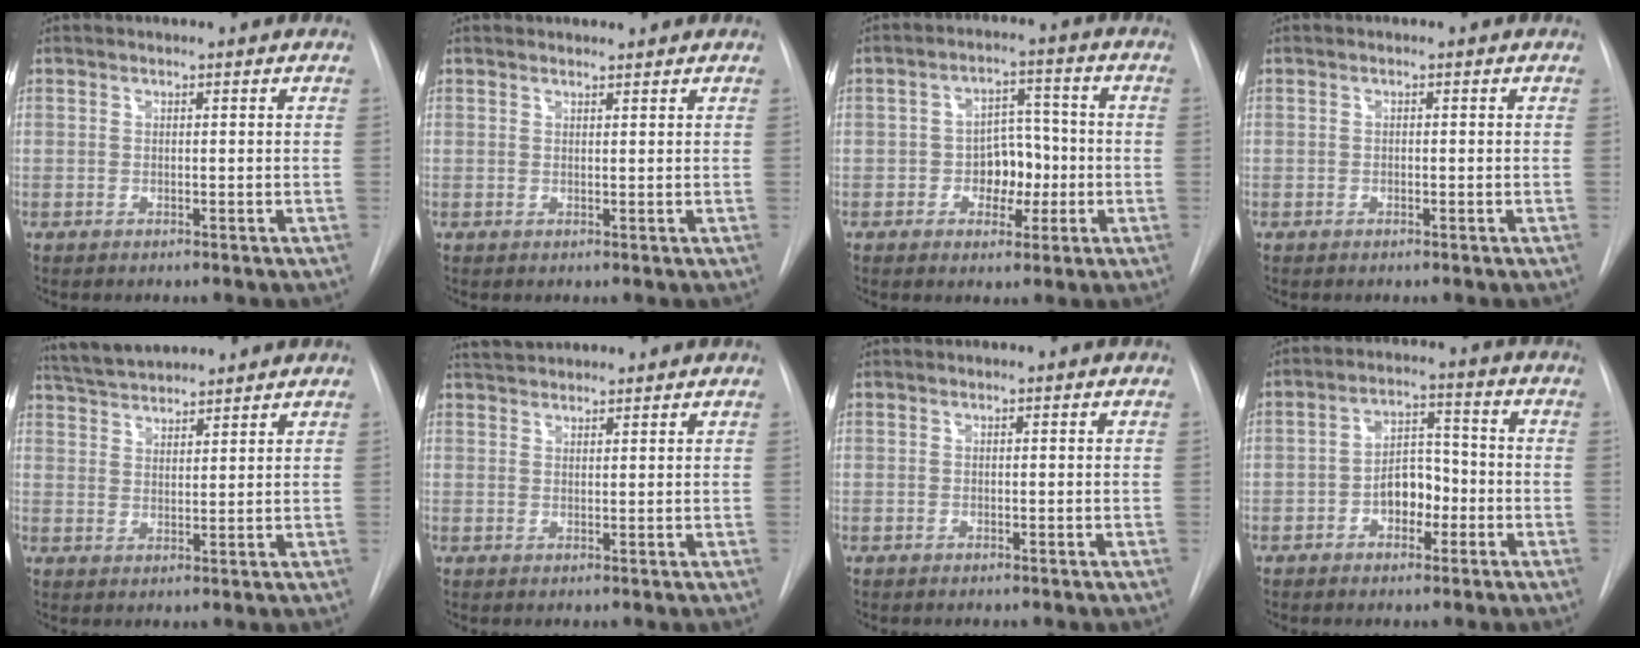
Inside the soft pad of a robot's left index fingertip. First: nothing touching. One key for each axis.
{"total": 1.6, "fx": 1.6, "fy": 0.3, "fz": 0.2, "tx": -0.008, "ty": 0.010, "tz": 0.026}
{"total": 6.2, "fx": -1.4, "fy": 4.2, "fz": 4.4, "tx": -0.061, "ty": 0.019, "tz": -0.020}
{"total": 0.0}
{"total": 8.1, "fx": 7.7, "fy": 1.0, "fz": 2.4, "tx": -0.050, "ty": 0.032, "tz": 0.135}
{"total": 4.6, "fx": 4.4, "fy": 0.7, "fz": 1.2, "tx": -0.022, "ty": 0.037, "tz": 0.078}
{"total": 0.0}
{"total": 5.9, "fx": -2.1, "fy": 3.5, "fz": 4.2, "tx": -0.071, "ty": 0.022, "tz": -0.036}